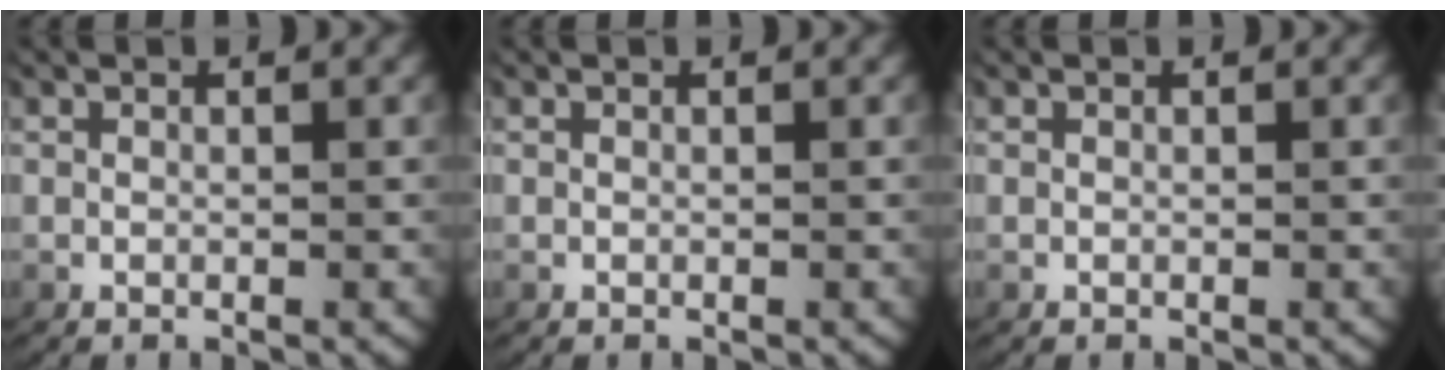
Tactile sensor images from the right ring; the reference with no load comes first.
{"total": 0.0}
{"total": 0.0}